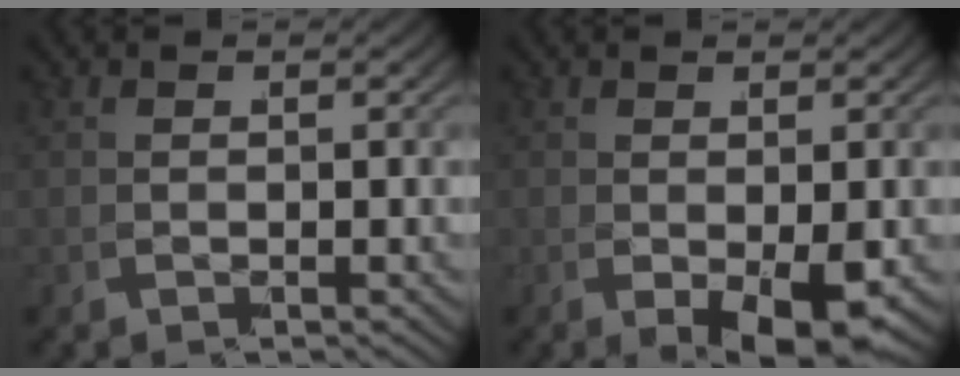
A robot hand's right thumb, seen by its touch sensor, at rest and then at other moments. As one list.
[{"total": 3.5, "force": [-1.1, 0.8, 3.2], "torque": [-0.060, -0.013, -0.009]}]